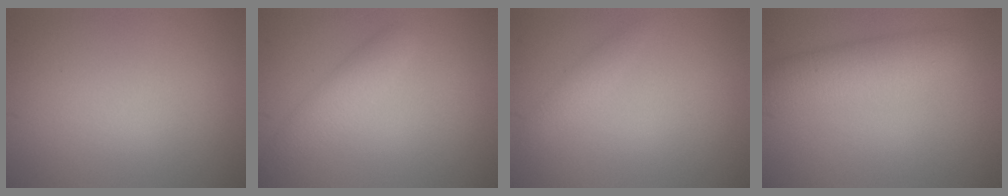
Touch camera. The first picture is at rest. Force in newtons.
{"total": 2.5, "press": 2.5, "slide": 0.1}
{"total": 1.1, "press": 1.1, "slide": 0.1}
{"total": 4.1, "press": 4.1, "slide": 0.2}